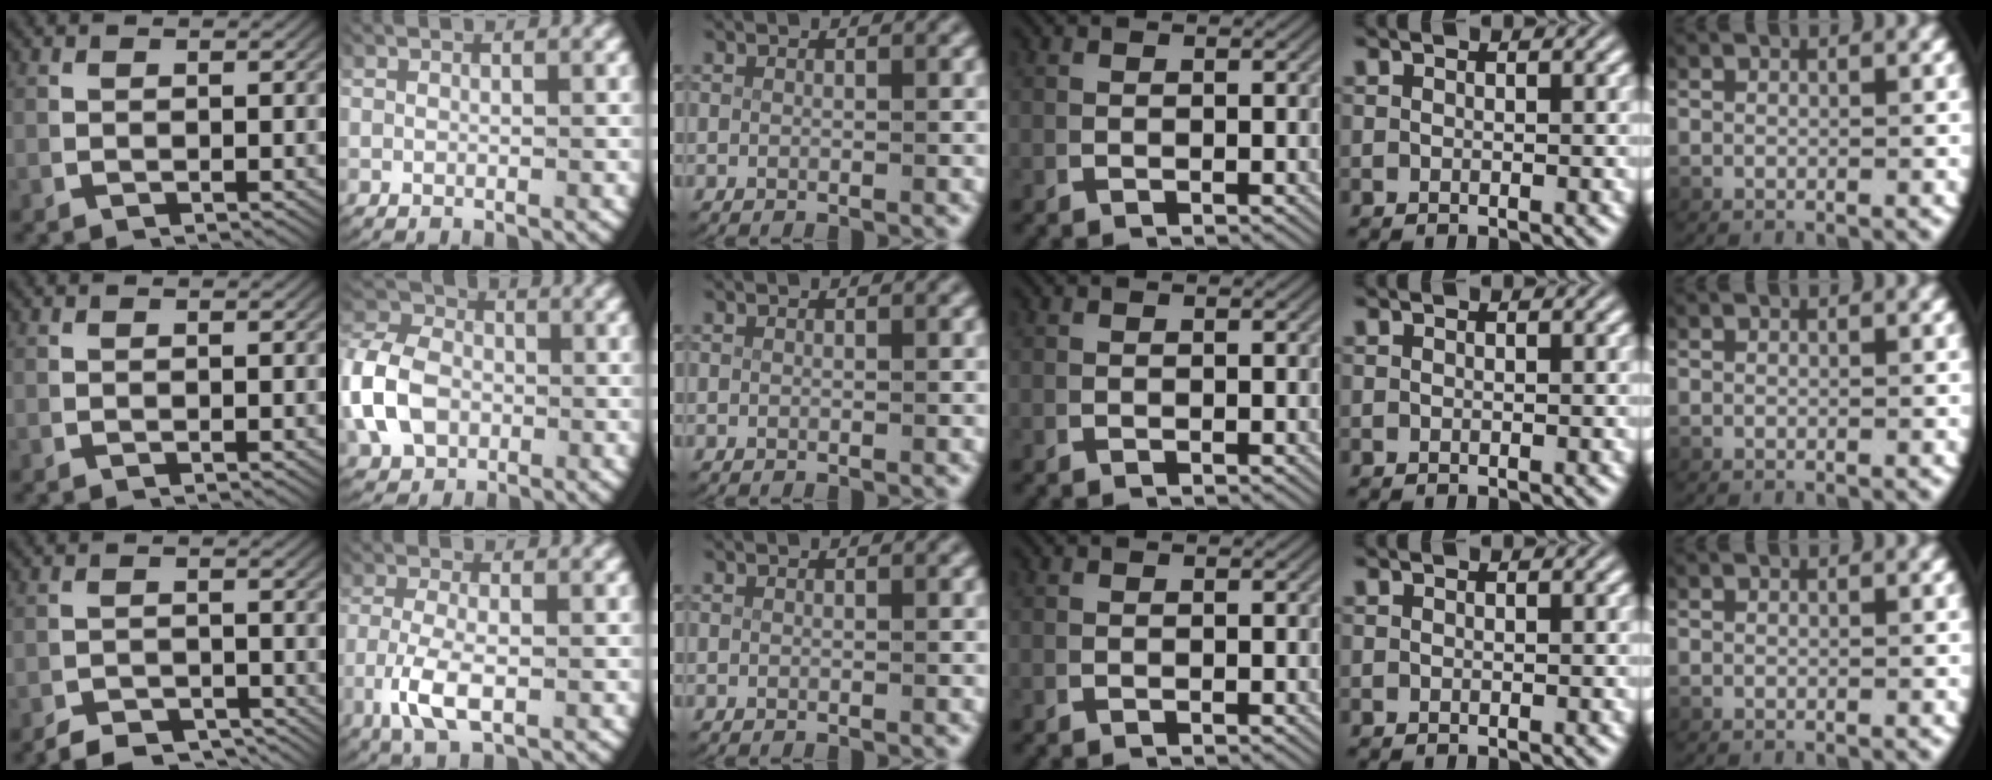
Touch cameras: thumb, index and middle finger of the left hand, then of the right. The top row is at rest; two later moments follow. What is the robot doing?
{"motion": "grasp_and_lifting", "object": "card"}